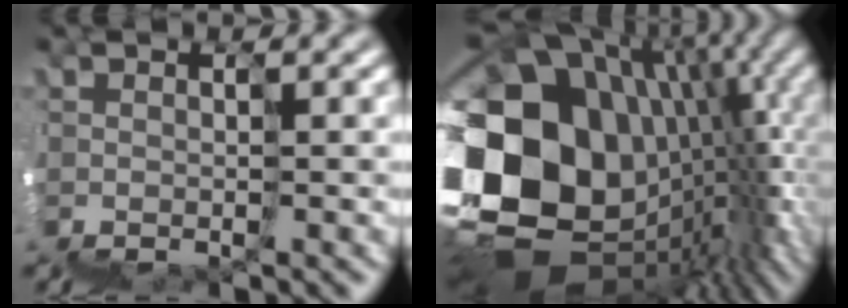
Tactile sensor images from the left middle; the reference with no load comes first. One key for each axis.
{"total": 14.3, "fx": -0.9, "fy": 12.1, "fz": 7.5, "tx": -0.174, "ty": 0.003, "tz": 0.011}